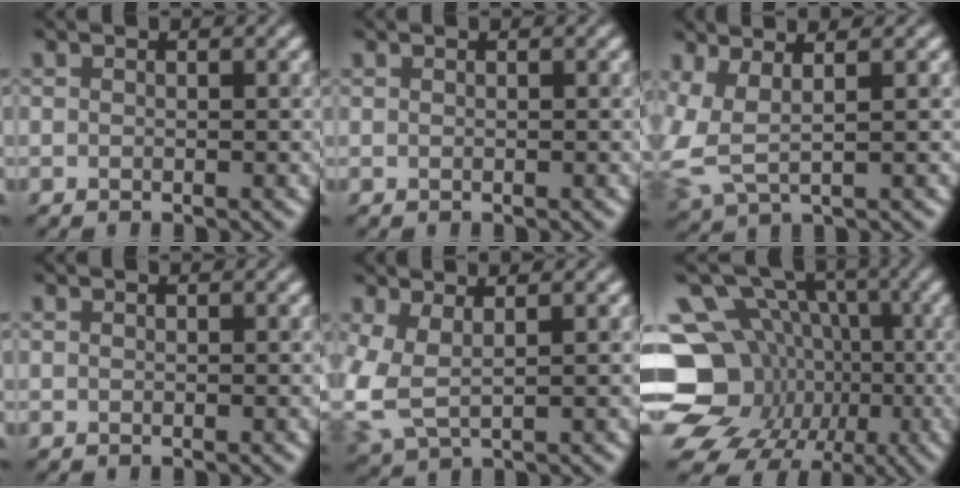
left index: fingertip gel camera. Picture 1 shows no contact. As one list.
[{"total": 0.0}, {"total": 5.0, "force": [1.0, 2.3, 4.4], "torque": [-0.121, 0.000, 0.023]}, {"total": 0.0}, {"total": 4.1, "force": [0.6, 2.1, 3.5], "torque": [-0.101, -0.003, 0.013]}, {"total": 18.5, "force": [-4.0, 16.0, 8.5], "torque": [-0.177, -0.004, -0.085]}]